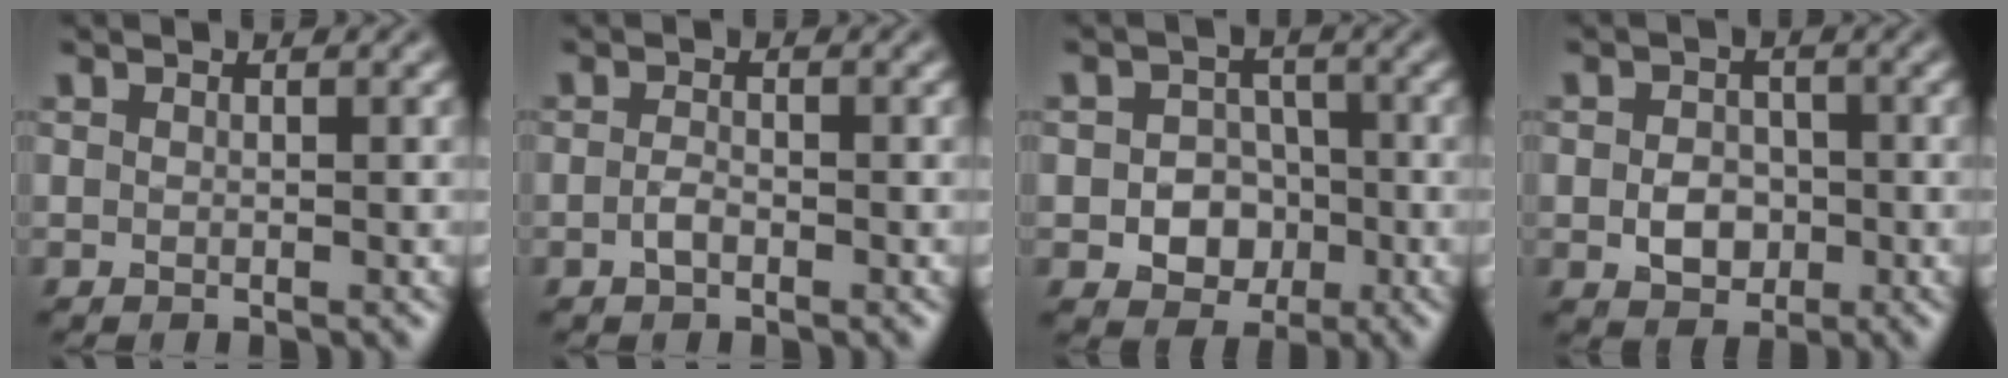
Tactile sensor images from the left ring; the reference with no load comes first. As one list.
[{"total": 1.1, "force": [-0.5, 0.5, 0.9], "torque": [-0.021, 0.001, -0.012]}, {"total": 4.5, "force": [-1.2, 3.7, 2.3], "torque": [-0.010, -0.003, -0.030]}, {"total": 3.1, "force": [-0.7, 2.4, 1.8], "torque": [-0.030, -0.003, -0.015]}]